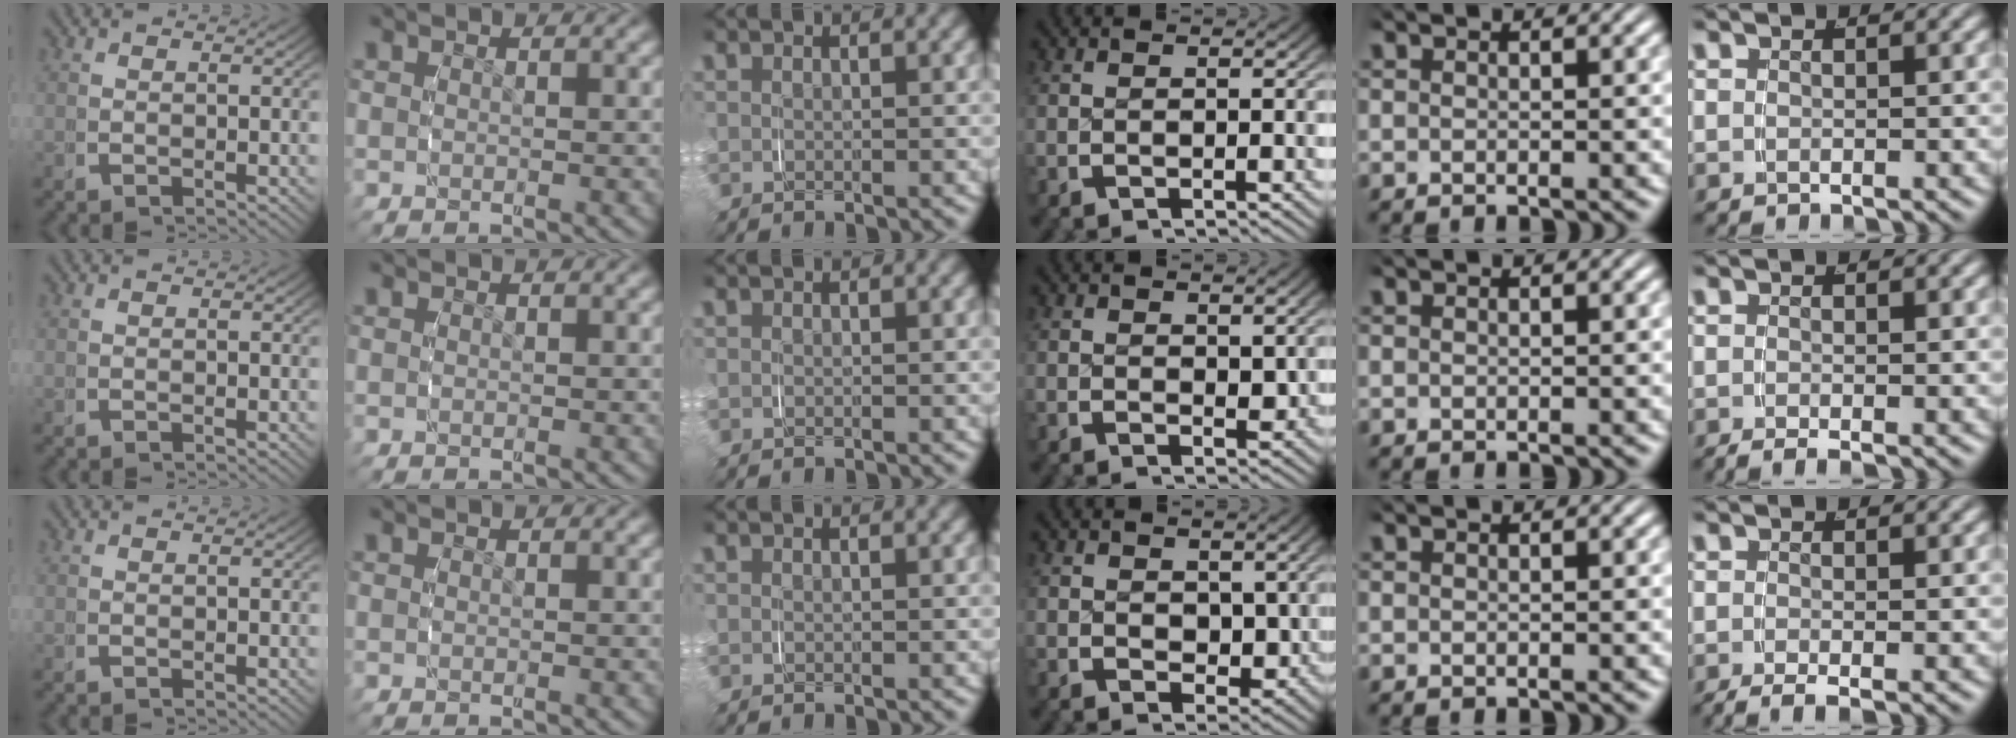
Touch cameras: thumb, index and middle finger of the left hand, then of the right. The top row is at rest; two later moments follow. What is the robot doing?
{"motion": "grasp_and_lifting", "object": "toothpaste"}